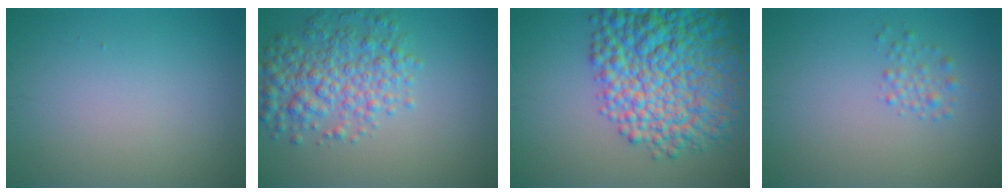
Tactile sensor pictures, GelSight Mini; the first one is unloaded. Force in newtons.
{"total": 5.5, "press": 5.5, "slide": 0.2}
{"total": 12.8, "press": 12.8, "slide": 0.4}
{"total": 1.4, "press": 1.3, "slide": 0.1}